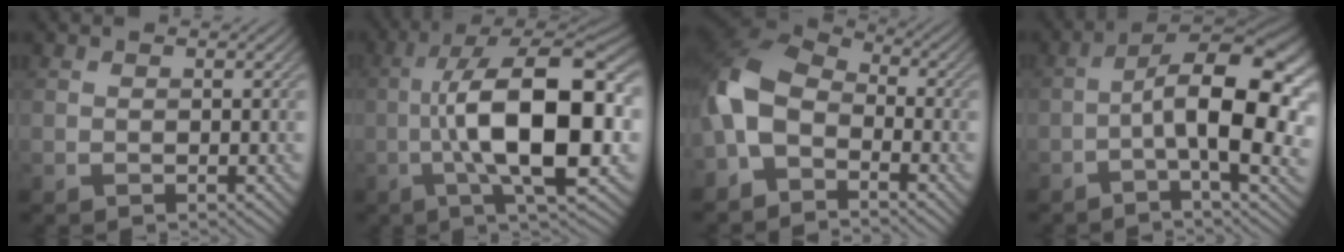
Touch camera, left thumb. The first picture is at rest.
{"total": 15.9, "force": [-1.3, 5.5, 14.9], "torque": [-0.245, 0.015, -0.026]}
{"total": 9.7, "force": [-3.8, 5.8, 6.8], "torque": [-0.152, 0.000, -0.092]}
{"total": 14.0, "force": [-1.8, 4.9, 13.0], "torque": [-0.192, 0.007, -0.025]}